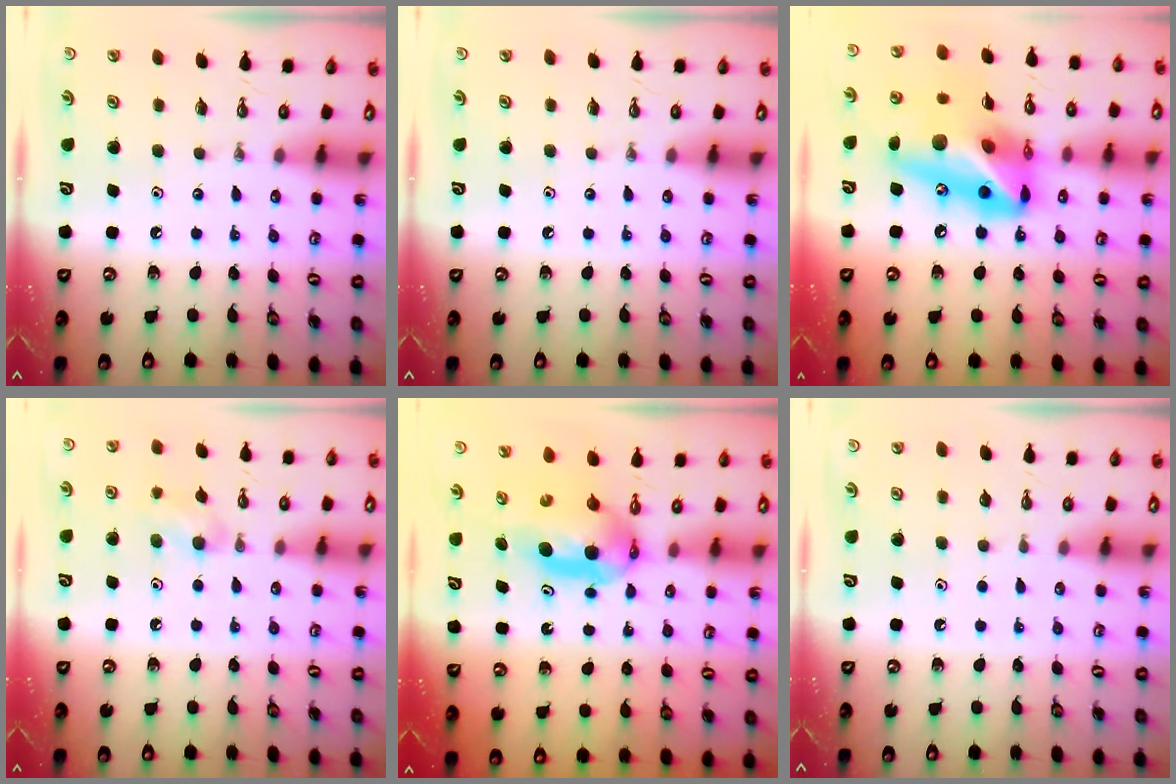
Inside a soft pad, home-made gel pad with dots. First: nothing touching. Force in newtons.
{"total": 0.0}
{"total": 22.0, "press": 21.7, "slide": 3.5}
{"total": 7.5, "press": 7.4, "slide": 1.3}
{"total": 9.8, "press": 4.7, "slide": 8.5}
{"total": 0.9, "press": 0.1, "slide": 0.9}